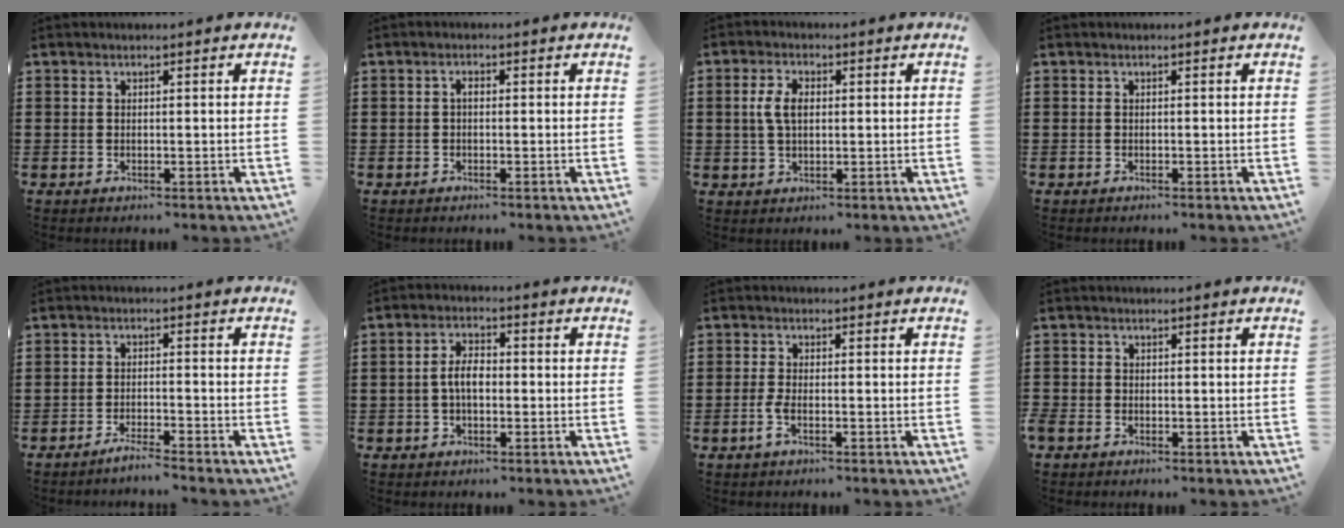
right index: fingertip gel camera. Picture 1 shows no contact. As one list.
[{"total": 0.9, "force": [-0.1, 0.1, 0.8], "torque": [-0.017, -0.002, -0.002]}, {"total": 4.3, "force": [0.4, 2.4, 3.5], "torque": [-0.079, 0.010, 0.003]}, {"total": 0.0}, {"total": 2.2, "force": [-2.0, -0.5, 0.9], "torque": [-0.014, 0.000, -0.036]}, {"total": 3.9, "force": [-0.3, 1.8, 3.5], "torque": [-0.078, -0.001, -0.010]}, {"total": 2.2, "force": [-1.0, 0.5, 1.9], "torque": [-0.049, -0.007, -0.023]}, {"total": 0.8, "force": [-0.6, 0.4, 0.1], "torque": [-0.003, 0.001, -0.014]}]